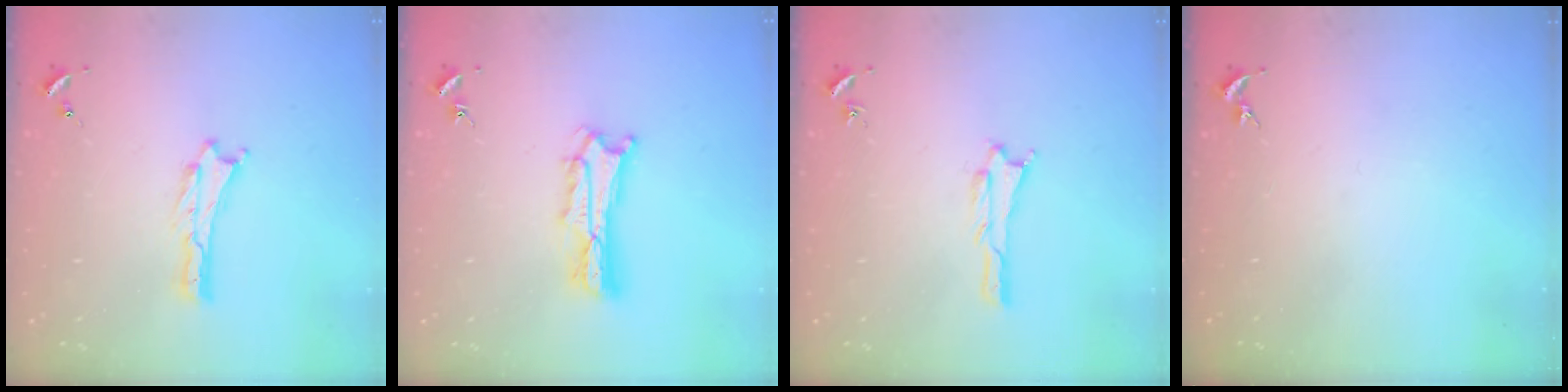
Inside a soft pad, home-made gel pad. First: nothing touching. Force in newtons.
{"total": 4.6, "press": 4.6, "slide": 0.6}
{"total": 0.7, "press": 0.7, "slide": 0.2}
{"total": 0.0}